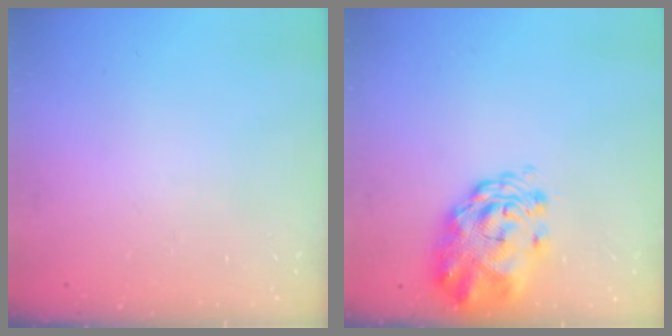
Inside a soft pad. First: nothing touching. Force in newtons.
{"total": 3.4, "press": 3.2, "slide": 1.1}